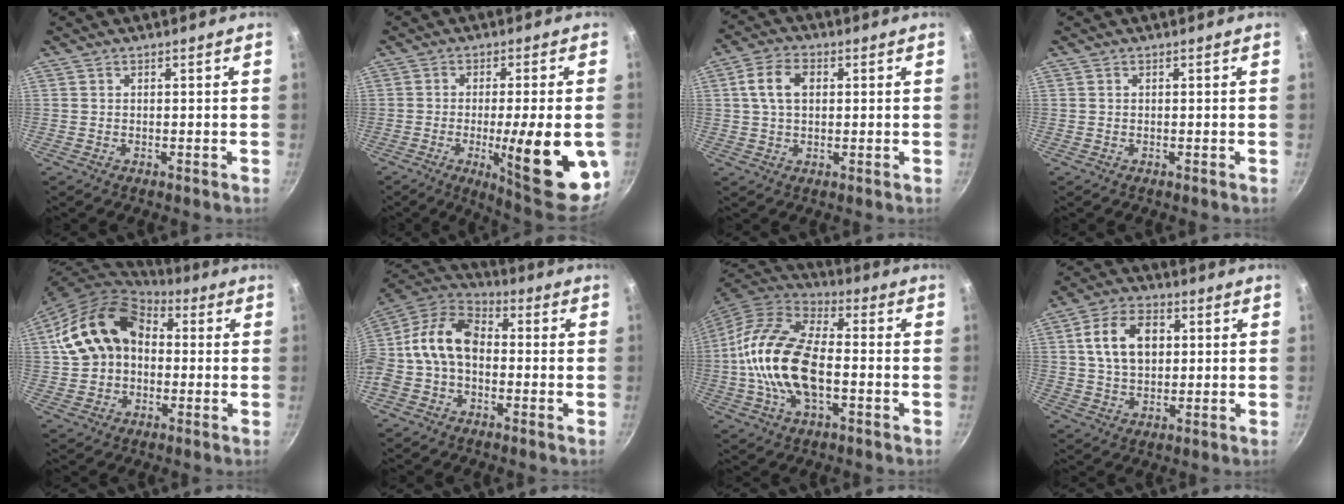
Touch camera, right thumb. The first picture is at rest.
{"total": 19.3, "force": [-4.5, 4.3, 18.2], "torque": [-0.232, -0.004, -0.054]}
{"total": 7.1, "force": [1.5, 4.7, 5.2], "torque": [-0.089, 0.012, 0.021]}
{"total": 0.0}
{"total": 17.3, "force": [2.3, 13.0, 11.2], "torque": [-0.184, 0.038, 0.030]}
{"total": 13.3, "force": [-0.5, 9.3, 9.5], "torque": [-0.158, 0.044, -0.030]}
{"total": 19.3, "force": [-2.3, 10.3, 16.2], "torque": [-0.300, 0.034, -0.055]}
{"total": 11.4, "force": [2.3, 7.7, 8.0], "torque": [-0.122, 0.009, 0.035]}